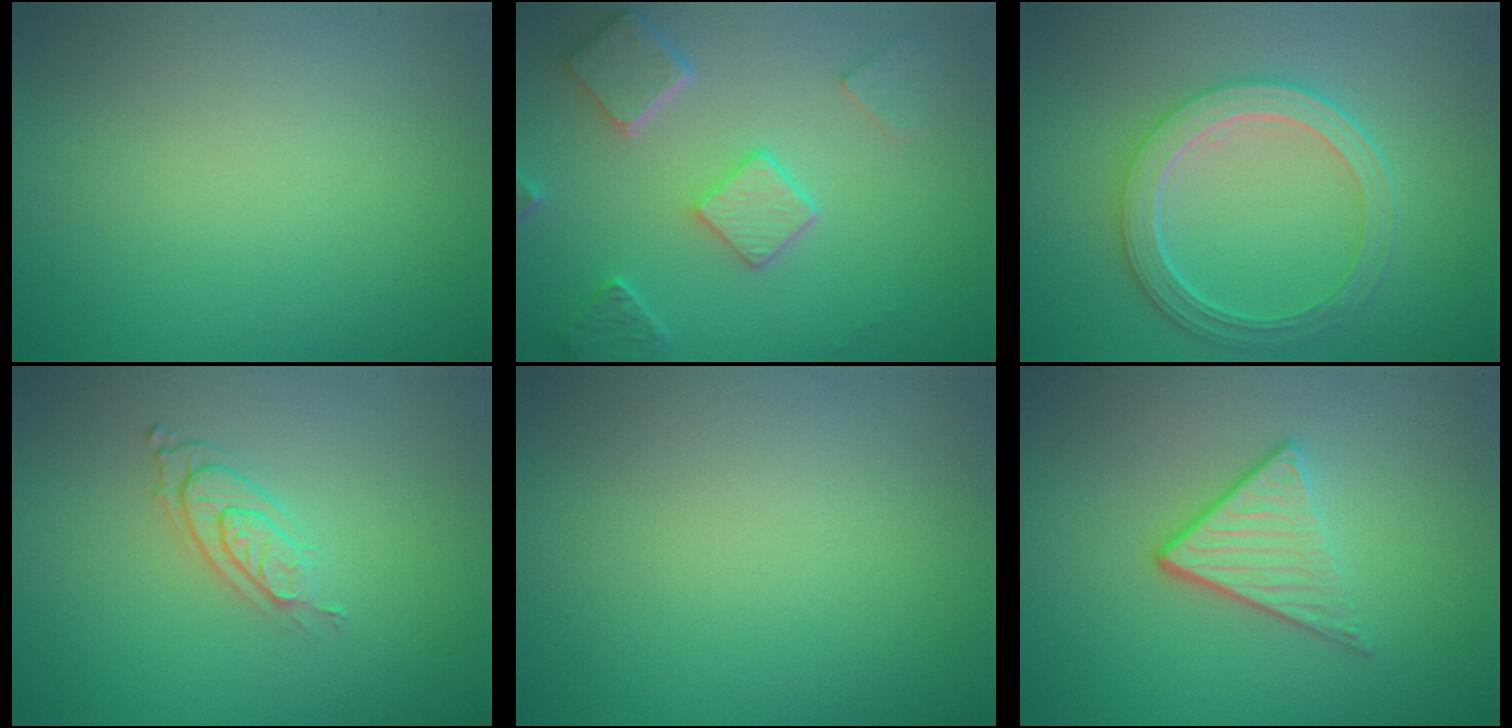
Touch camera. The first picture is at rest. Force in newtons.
{"total": 5.2, "press": 4.0, "slide": 3.2}
{"total": 5.0, "press": 3.9, "slide": 3.1}
{"total": 3.0, "press": 2.0, "slide": 2.2}
{"total": 0.0}
{"total": 3.2, "press": 2.5, "slide": 2.1}